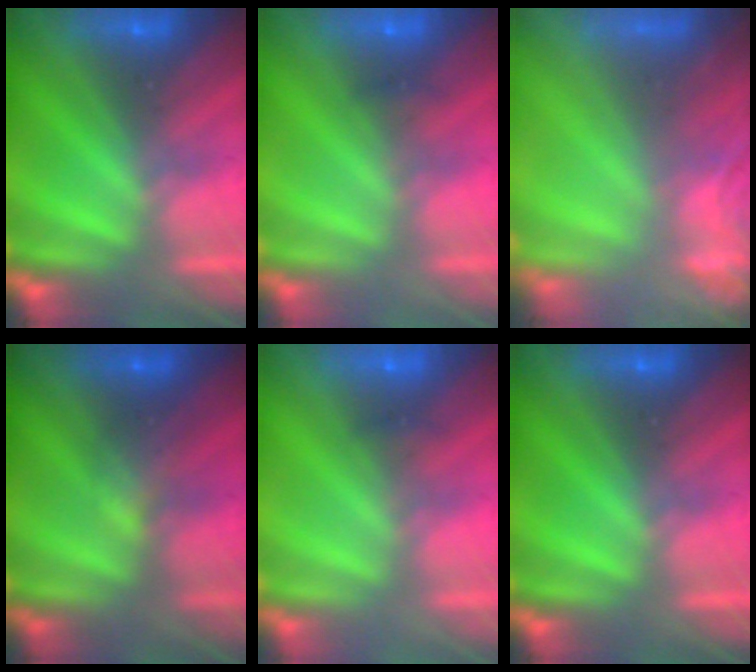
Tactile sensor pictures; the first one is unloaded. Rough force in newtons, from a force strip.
{"total": 1.7}
{"total": 6.9}
{"total": 2.2}
{"total": 1.7}
{"total": 0.0}